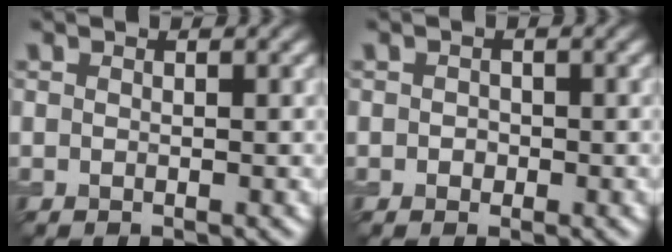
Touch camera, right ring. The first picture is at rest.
{"total": 0.6, "force": [0.0, 0.6, 0.1], "torque": [-0.003, 0.001, -0.001]}